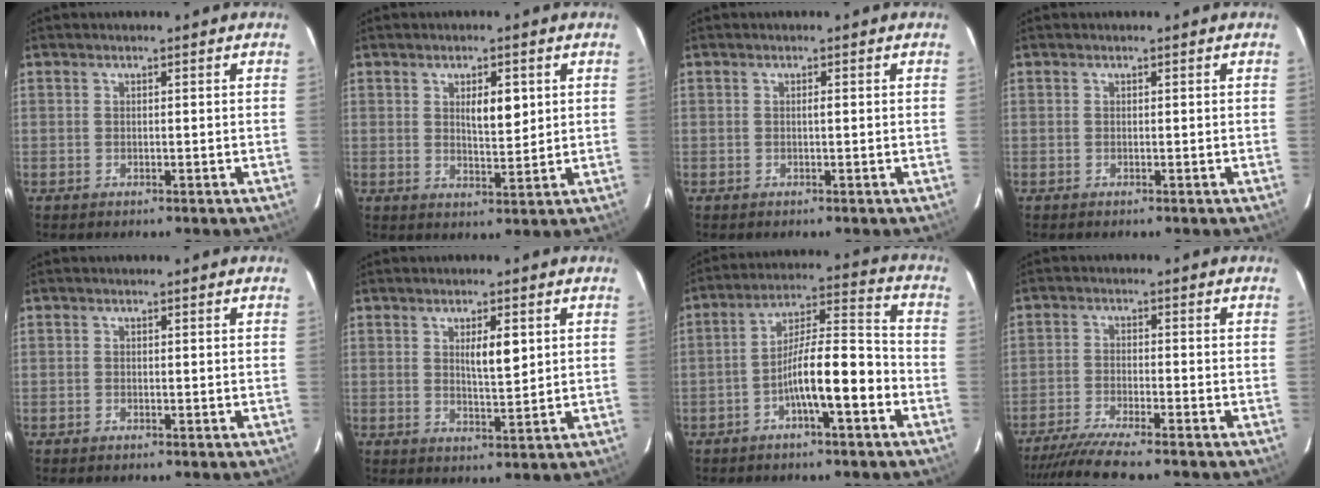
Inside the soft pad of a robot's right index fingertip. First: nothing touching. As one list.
[{"total": 4.6, "force": [1.5, 1.5, 4.1], "torque": [-0.065, -0.002, 0.026]}, {"total": 0.5, "force": [0.0, 0.0, 0.5], "torque": [-0.008, 0.001, 0.000]}, {"total": 0.0}, {"total": 0.0}, {"total": 4.3, "force": [1.4, 0.9, 4.0], "torque": [-0.065, -0.004, 0.024]}, {"total": 11.1, "force": [-4.3, 1.6, 10.1], "torque": [-0.175, 0.024, -0.072]}, {"total": 9.4, "force": [-8.2, -0.4, 4.5], "torque": [-0.067, -0.026, -0.133]}]